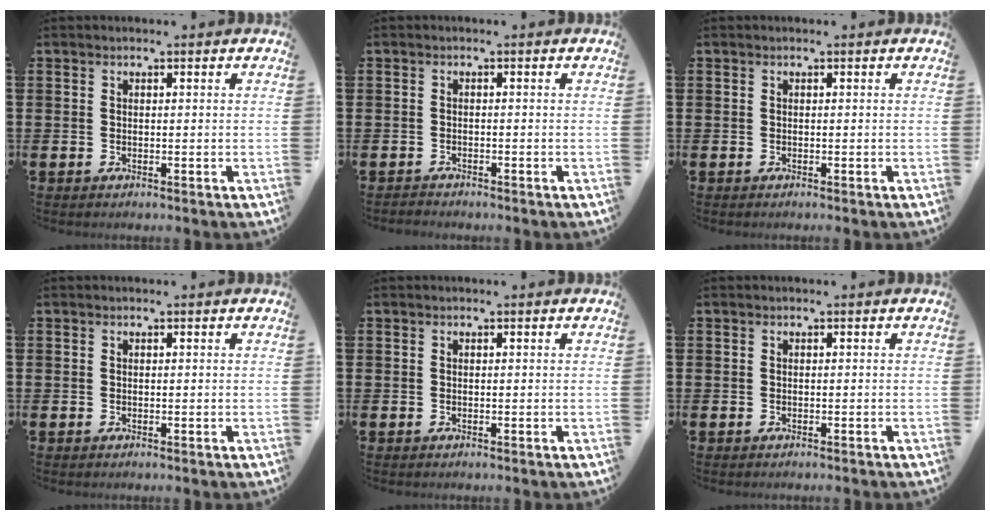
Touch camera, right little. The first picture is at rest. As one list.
[{"total": 0.7, "force": [-0.7, 0.1, -0.1], "torque": [0.000, 0.000, -0.016]}, {"total": 0.0}, {"total": 0.0}, {"total": 0.0}, {"total": 0.0}]